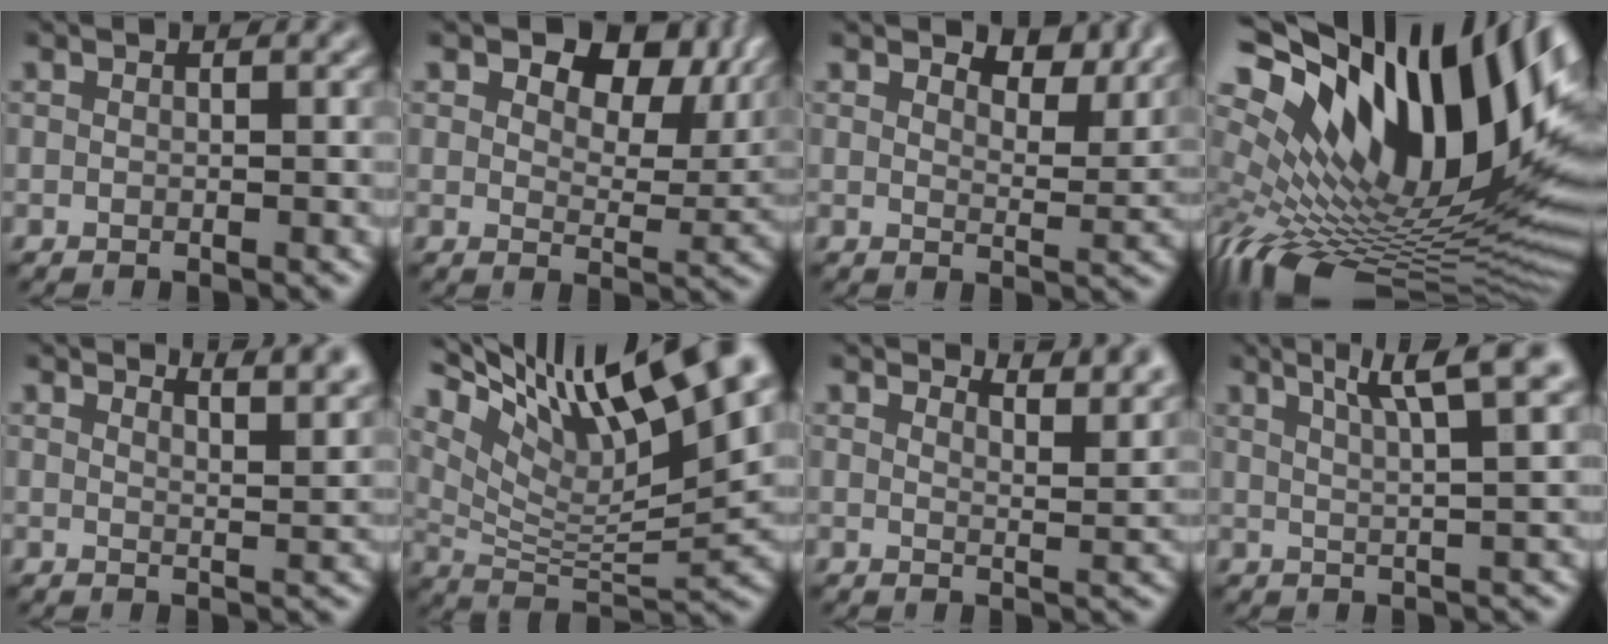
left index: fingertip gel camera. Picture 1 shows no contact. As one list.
[{"total": 8.8, "force": [5.1, 4.8, 5.3], "torque": [-0.085, 0.001, 0.075]}, {"total": 4.9, "force": [4.2, 1.7, 2.0], "torque": [-0.039, -0.005, 0.053]}, {"total": 18.7, "force": [6.9, 9.0, 14.9], "torque": [-0.248, 0.024, 0.111]}, {"total": 5.1, "force": [4.6, 1.2, 2.0], "torque": [-0.017, 0.011, 0.046]}, {"total": 13.6, "force": [8.6, 3.2, 10.0], "torque": [-0.191, 0.013, 0.160]}, {"total": 5.0, "force": [4.7, 0.9, 1.5], "torque": [-0.024, 0.000, 0.052]}, {"total": 5.8, "force": [3.8, 1.0, 4.3], "torque": [-0.054, 0.018, 0.043]}]